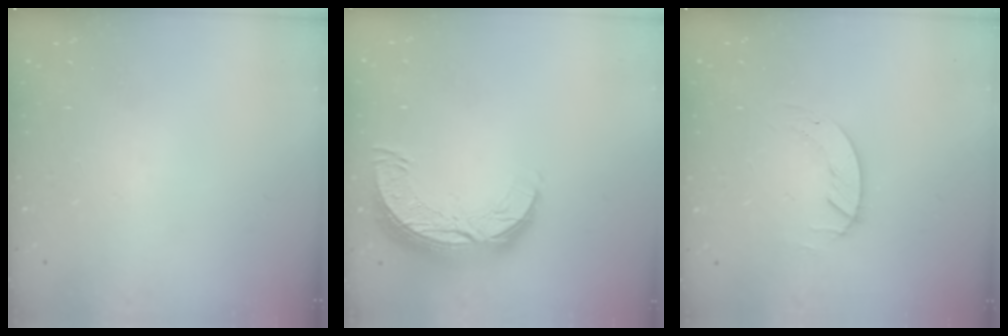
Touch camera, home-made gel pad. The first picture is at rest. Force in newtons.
{"total": 10.2, "press": 10.2, "slide": 0.6}
{"total": 2.0, "press": 2.0, "slide": 0.2}